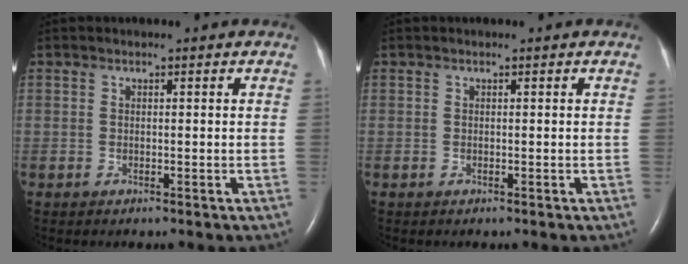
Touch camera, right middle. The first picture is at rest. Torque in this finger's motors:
{"motor_torque": [-0.10, 0.10, -0.04, -0.01]}